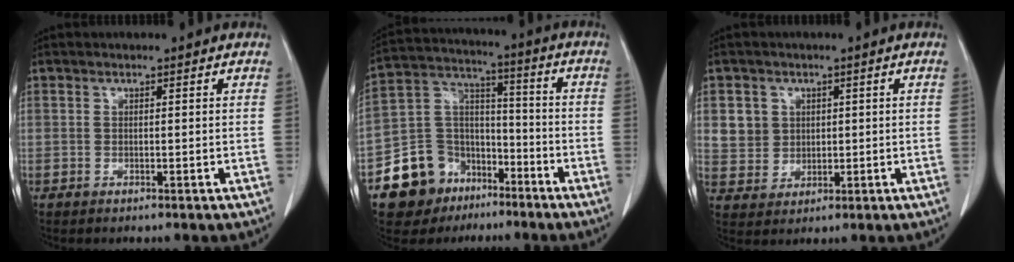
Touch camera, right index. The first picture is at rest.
{"total": 12.8, "force": [-7.5, 9.9, 3.2], "torque": [-0.066, 0.069, -0.124]}
{"total": 4.9, "force": [1.5, 4.6, 0.9], "torque": [-0.014, 0.011, 0.034]}